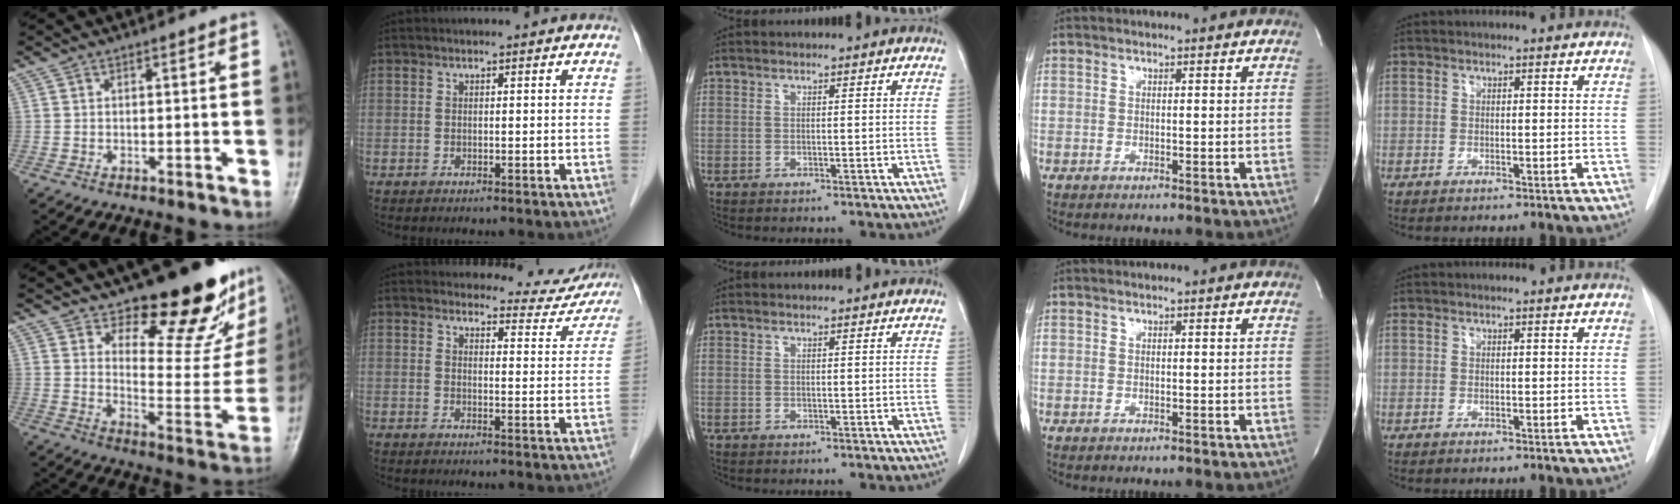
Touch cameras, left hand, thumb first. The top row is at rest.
{"thumb": {"total": 19.5, "force": [14.5, 7.1, 10.9], "torque": [-0.093, -0.129, 0.197]}, "index": {"total": 9.7, "force": [9.4, 2.3, 0.5], "torque": [0.019, -0.034, 0.085]}}